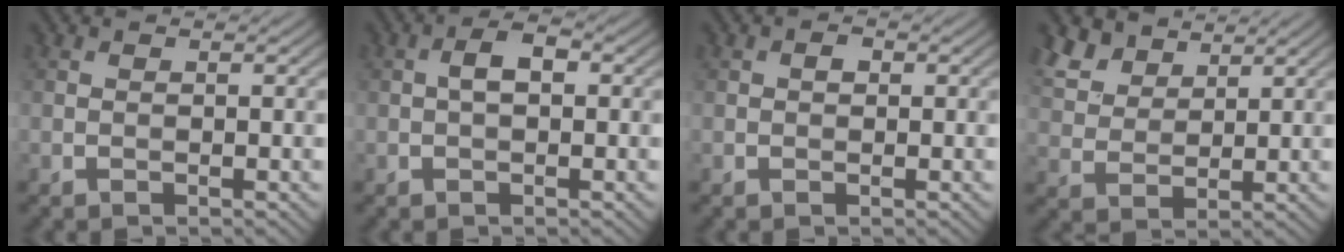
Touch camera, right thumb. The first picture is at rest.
{"total": 2.7, "force": [0.2, 1.3, 2.4], "torque": [-0.041, 0.009, -0.001]}
{"total": 1.0, "force": [0.1, 0.8, 0.7], "torque": [-0.010, 0.001, -0.001]}
{"total": 6.2, "force": [4.5, 3.2, 2.7], "torque": [-0.075, 0.007, 0.096]}